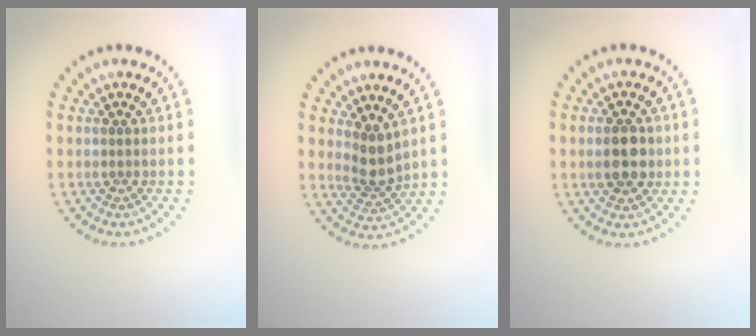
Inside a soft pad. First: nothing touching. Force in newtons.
{"total": 2.6, "press": 2.0, "slide": 1.6}
{"total": 3.7, "press": 3.7, "slide": 0.1}